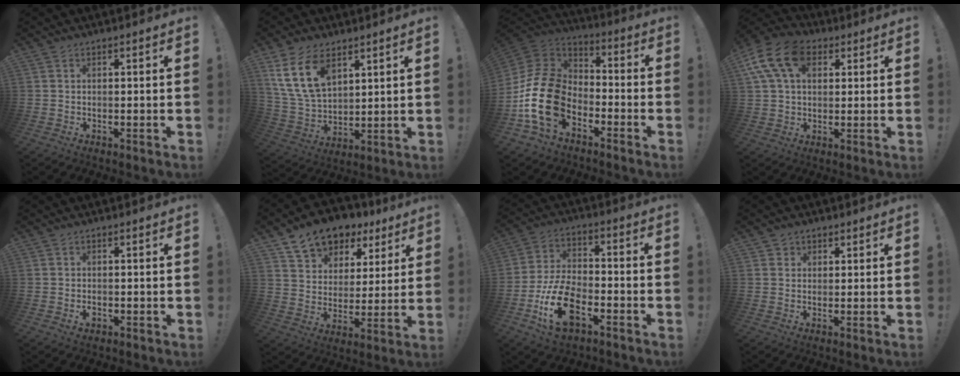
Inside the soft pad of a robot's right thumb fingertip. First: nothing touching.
{"total": 14.8, "force": [7.9, 8.8, 8.9], "torque": [-0.195, -0.036, 0.151]}
{"total": 20.1, "force": [-6.7, 13.3, 13.4], "torque": [-0.269, 0.040, -0.105]}
{"total": 15.4, "force": [5.8, 10.3, 9.9], "torque": [-0.176, -0.015, 0.109]}
{"total": 1.1, "force": [-0.6, 0.7, 0.6], "torque": [-0.009, 0.001, -0.011]}
{"total": 13.0, "force": [9.4, 7.7, 4.6], "torque": [-0.072, -0.066, 0.172]}
{"total": 16.8, "force": [-8.0, 9.2, 11.6], "torque": [-0.228, 0.046, -0.132]}
{"total": 2.4, "force": [1.4, 1.9, 0.2], "torque": [0.005, -0.006, 0.022]}